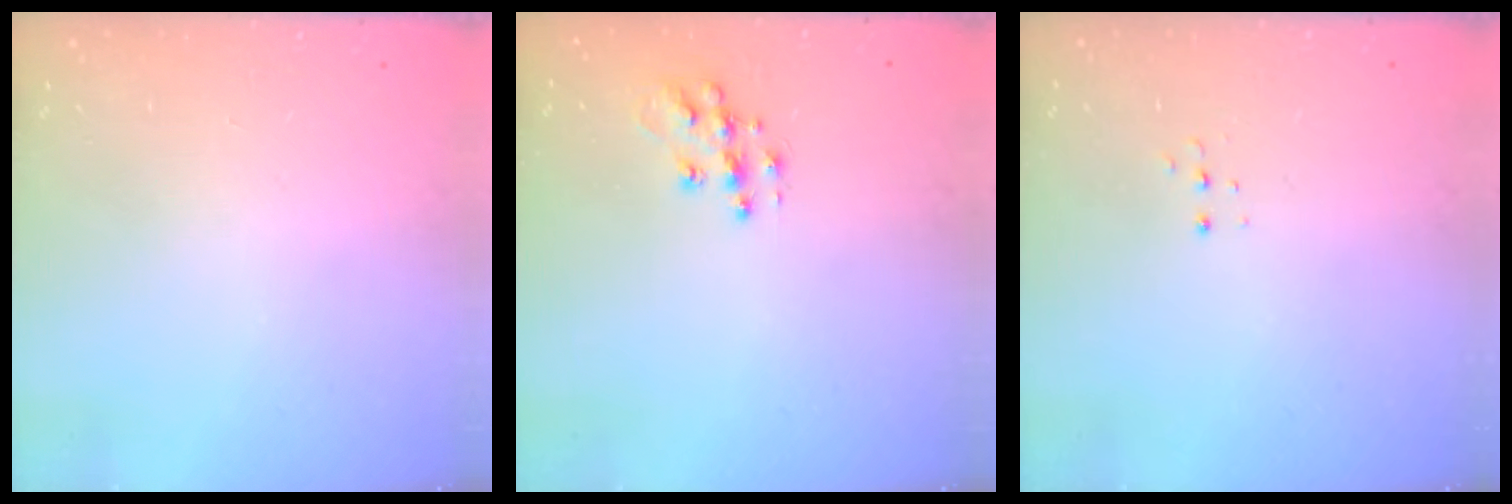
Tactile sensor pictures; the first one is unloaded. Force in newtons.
{"total": 10.2, "press": 10.2, "slide": 0.7}
{"total": 3.6, "press": 3.5, "slide": 0.8}